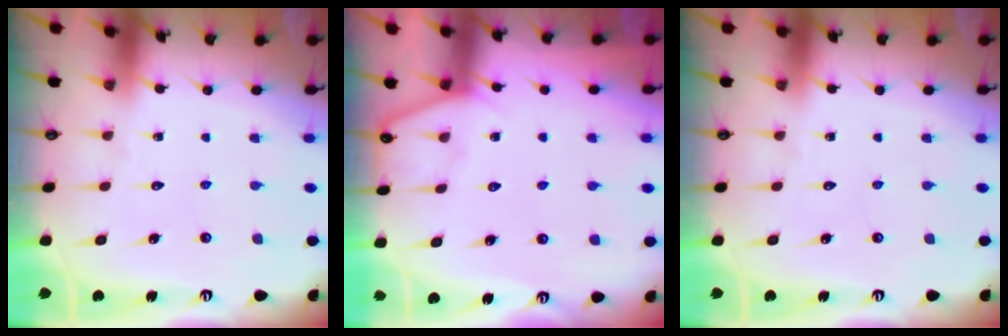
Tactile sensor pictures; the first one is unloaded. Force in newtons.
{"total": 6.0, "press": 6.0, "slide": 0.6}
{"total": 0.0}